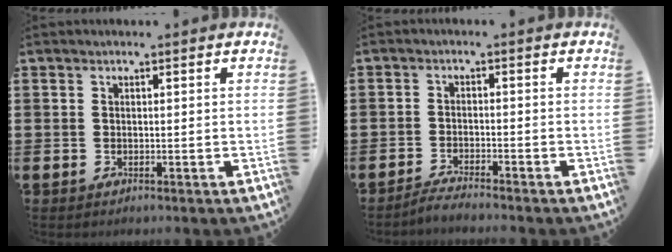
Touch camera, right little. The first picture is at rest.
{"total": 1.9, "force": [-1.8, -0.2, 0.5], "torque": [-0.008, 0.005, -0.036]}